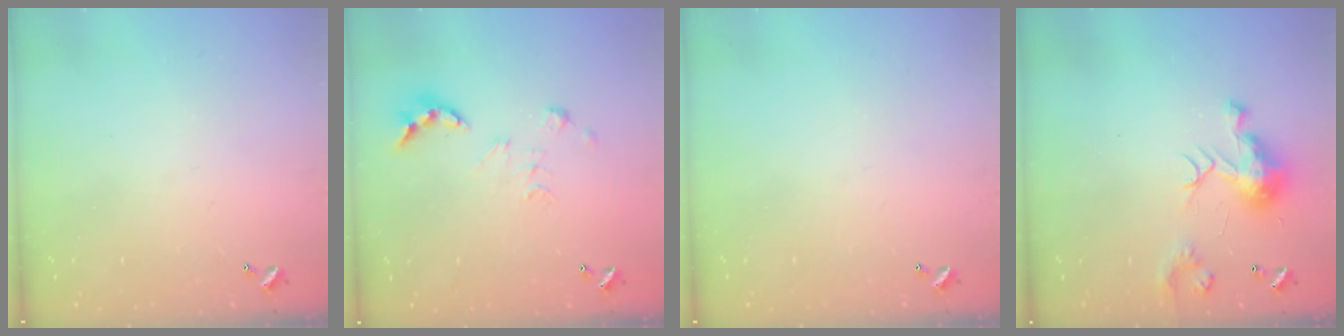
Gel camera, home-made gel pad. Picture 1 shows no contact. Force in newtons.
{"total": 2.9, "press": 2.7, "slide": 1.3}
{"total": 0.0}
{"total": 9.4, "press": 9.4, "slide": 0.8}